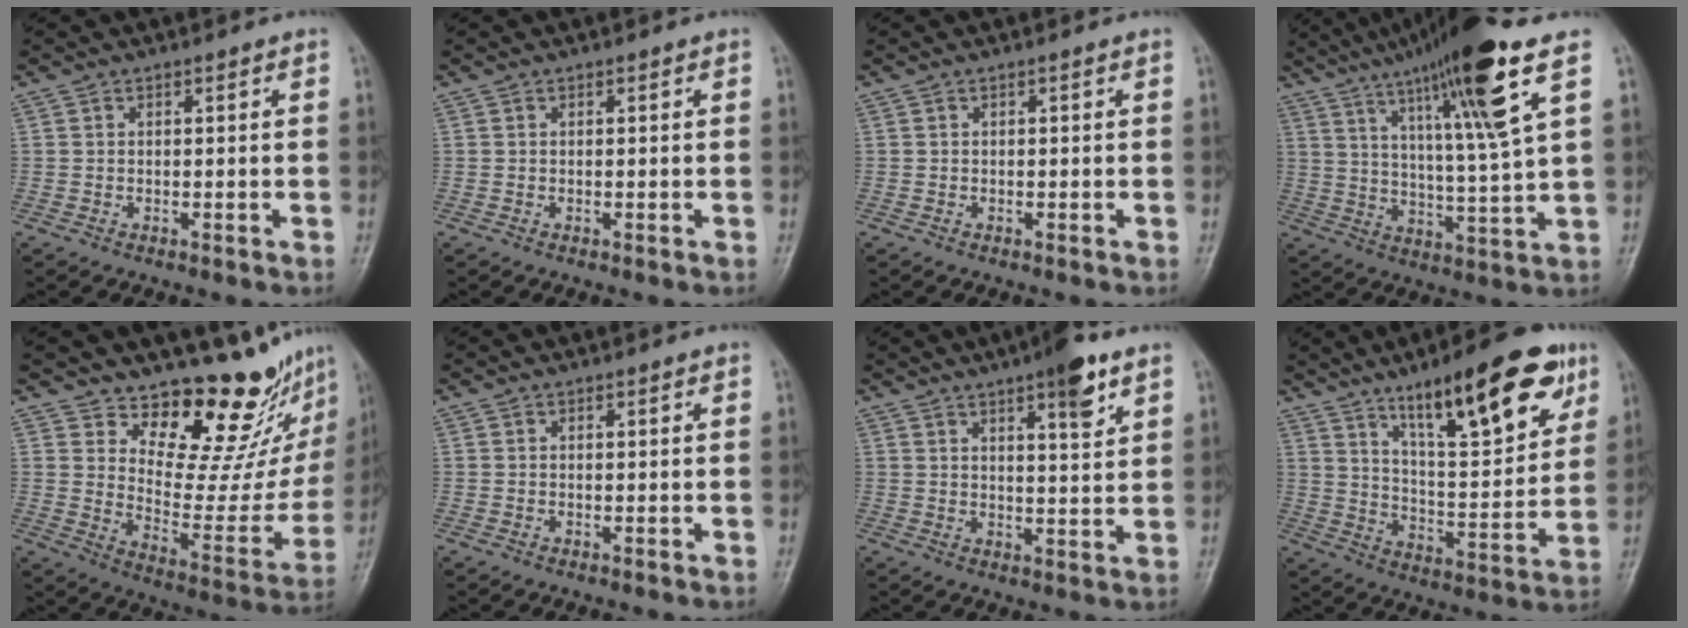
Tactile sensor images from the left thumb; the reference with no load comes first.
{"total": 0.0}
{"total": 0.0}
{"total": 18.9, "force": [10.1, 0.9, 16.0], "torque": [-0.260, -0.034, 0.165]}
{"total": 19.0, "force": [15.4, 7.0, 8.5], "torque": [-0.053, -0.141, 0.214]}
{"total": 0.0}
{"total": 8.0, "force": [4.8, 1.8, 6.2], "torque": [-0.080, -0.024, 0.067]}
{"total": 21.5, "force": [12.5, 6.1, 16.4], "torque": [-0.208, -0.049, 0.199]}